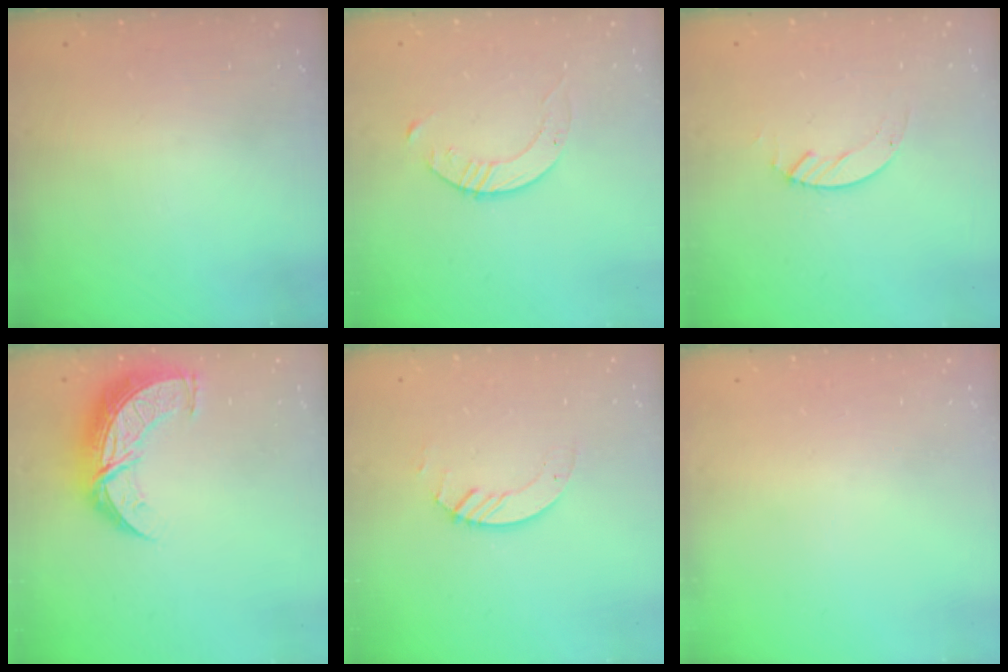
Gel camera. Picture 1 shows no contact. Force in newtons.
{"total": 3.1, "press": 3.1, "slide": 0.4}
{"total": 2.1, "press": 2.1, "slide": 0.2}
{"total": 11.2, "press": 11.2, "slide": 0.9}
{"total": 2.6, "press": 2.6, "slide": 0.3}
{"total": 0.0}